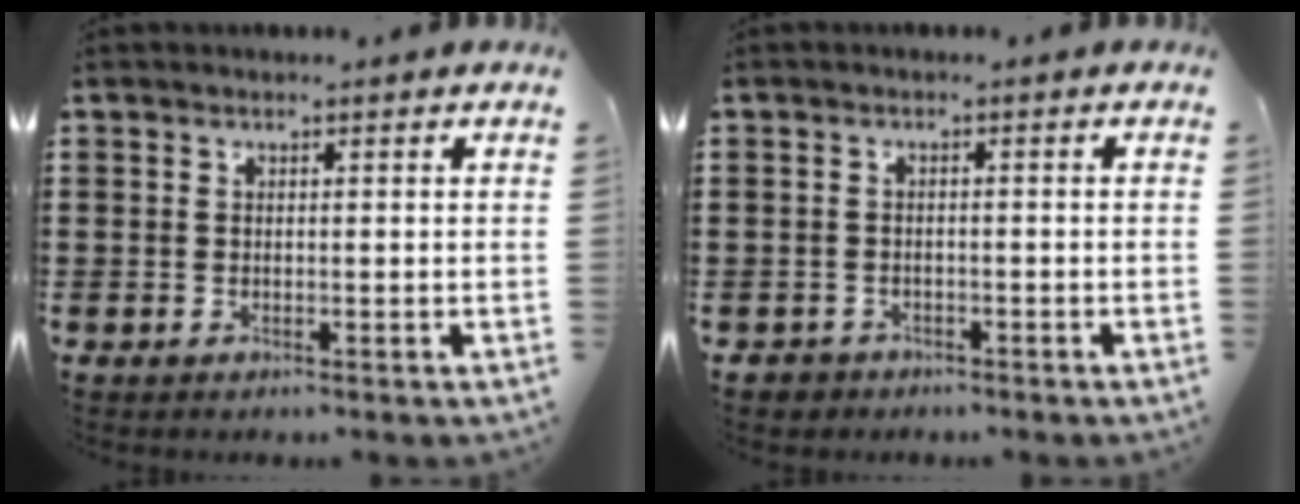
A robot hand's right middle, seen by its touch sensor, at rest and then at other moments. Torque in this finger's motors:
{"motor_torque": [0.28, -0.12, 0.03, 0.00]}